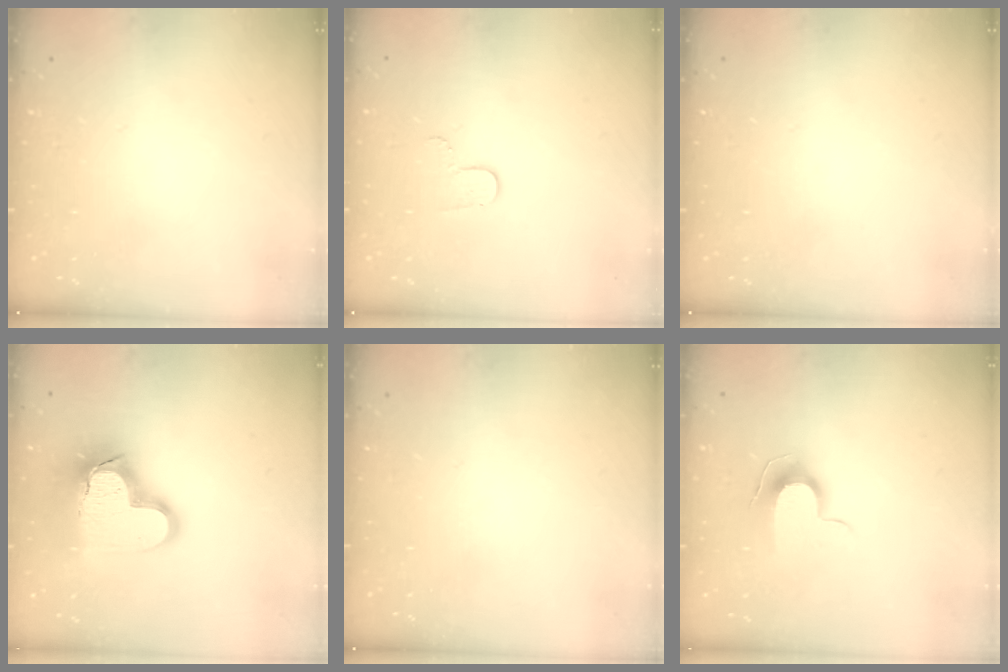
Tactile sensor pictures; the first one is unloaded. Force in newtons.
{"total": 4.6, "press": 4.6, "slide": 0.4}
{"total": 0.0}
{"total": 19.2, "press": 19.0, "slide": 2.4}
{"total": 0.0}
{"total": 9.0, "press": 9.0, "slide": 1.0}